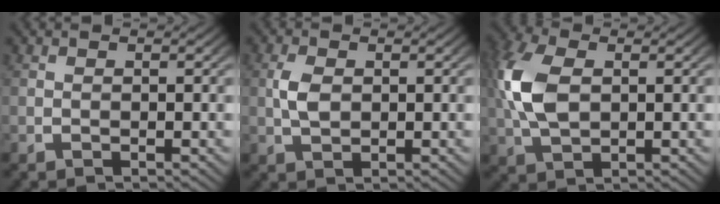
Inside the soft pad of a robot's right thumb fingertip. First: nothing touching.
{"total": 2.4, "force": [0.3, 1.6, 1.8], "torque": [-0.044, -0.006, 0.010]}
{"total": 6.2, "force": [0.9, 3.9, 4.8], "torque": [-0.132, -0.006, 0.025]}